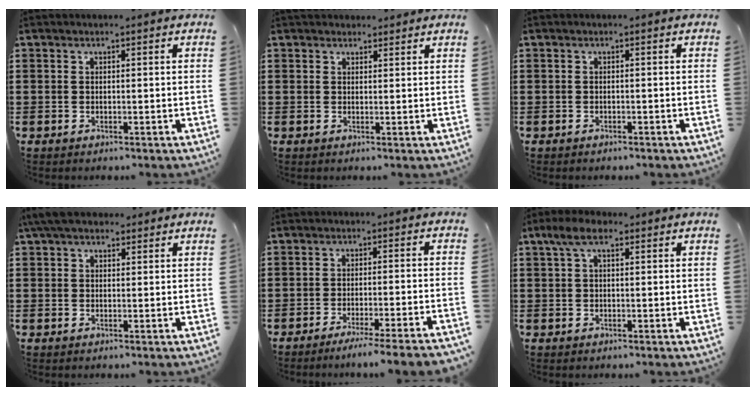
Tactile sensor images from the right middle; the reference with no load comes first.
{"total": 1.7, "force": [1.7, 0.4, 0.0], "torque": [0.004, 0.000, 0.031]}
{"total": 0.6, "force": [-0.6, 0.1, 0.2], "torque": [-0.005, -0.002, -0.010]}
{"total": 4.1, "force": [3.3, 1.3, 1.9], "torque": [-0.048, 0.006, 0.063]}
{"total": 3.9, "force": [-3.4, -0.7, 1.9], "torque": [-0.029, -0.012, -0.066]}
{"total": 4.4, "force": [2.3, 1.7, 3.4], "torque": [-0.072, 0.010, 0.039]}